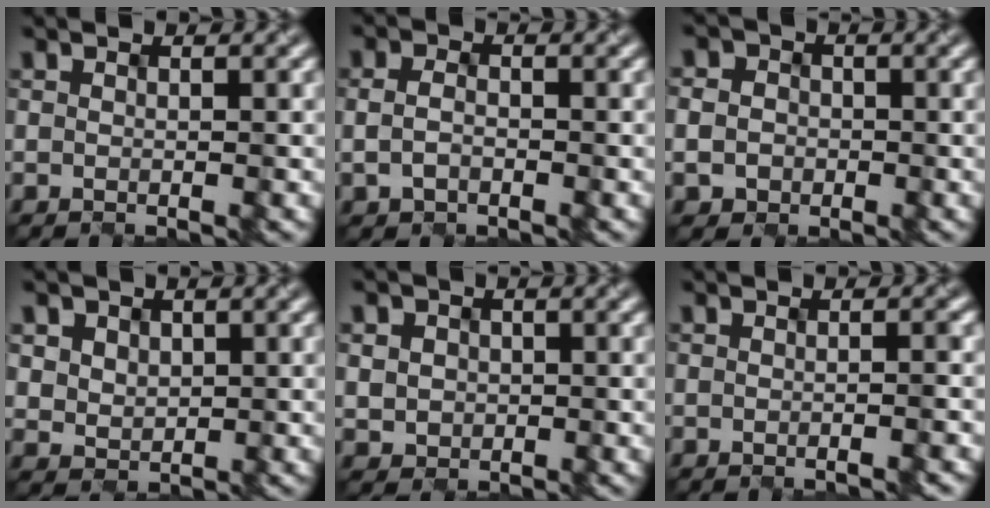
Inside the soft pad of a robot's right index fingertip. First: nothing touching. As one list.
[{"total": 1.6, "force": [-0.9, 1.0, 0.9], "torque": [-0.029, -0.003, -0.003]}, {"total": 2.5, "force": [-0.9, 2.3, 0.3], "torque": [-0.010, 0.003, -0.015]}, {"total": 2.6, "force": [1.0, 2.3, 0.8], "torque": [-0.048, 0.007, 0.037]}, {"total": 2.9, "force": [0.3, 2.8, 0.7], "torque": [-0.032, 0.011, 0.007]}, {"total": 2.1, "force": [-0.5, 0.8, 1.8], "torque": [-0.009, 0.010, -0.016]}]